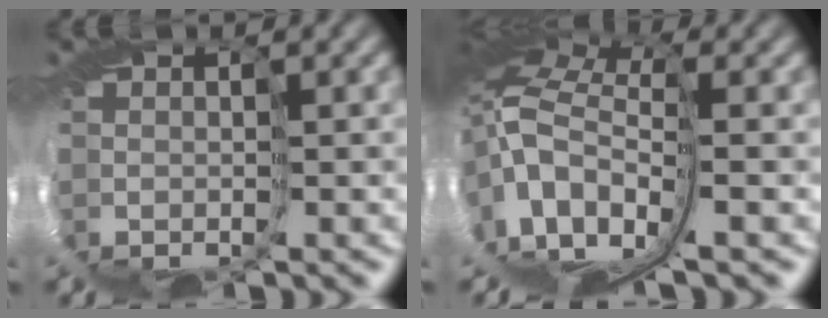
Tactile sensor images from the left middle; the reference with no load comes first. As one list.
[{"total": 10.5, "force": [-1.5, 5.7, 8.8], "torque": [-0.192, 0.001, 0.005]}]